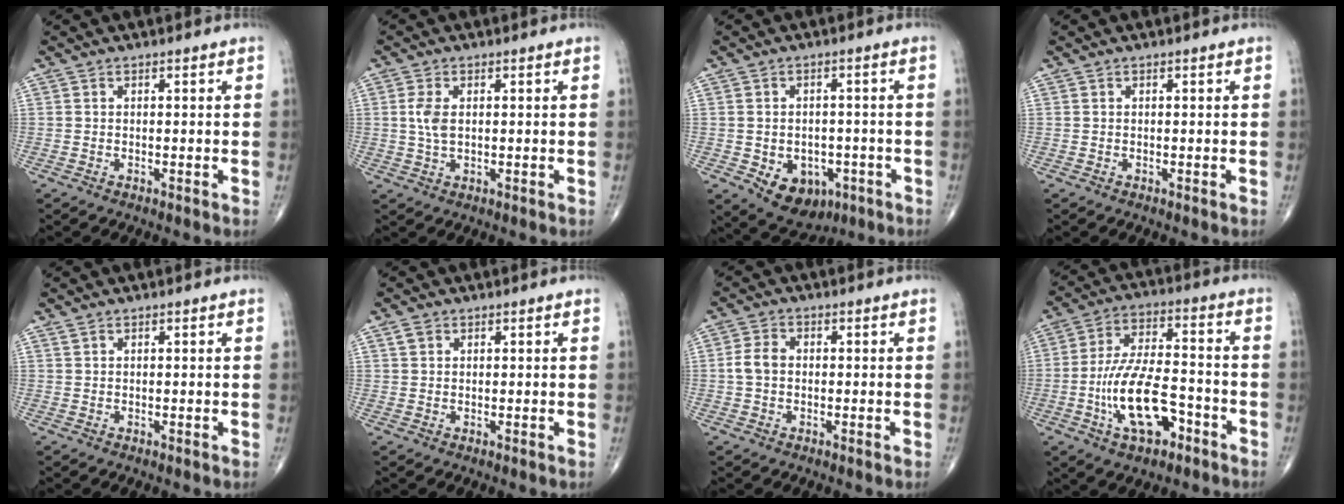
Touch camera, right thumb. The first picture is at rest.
{"total": 3.9, "force": [0.6, 2.1, 3.2], "torque": [-0.071, 0.000, 0.011]}
{"total": 9.9, "force": [-3.8, 7.2, 5.5], "torque": [-0.058, 0.017, -0.040]}
{"total": 0.0}
{"total": 0.7, "force": [0.5, 0.4, 0.2], "torque": [-0.005, 0.005, 0.010]}
{"total": 1.7, "force": [0.9, 1.3, 0.7], "torque": [-0.008, 0.003, 0.014]}
{"total": 3.8, "force": [-0.1, 2.8, 2.5], "torque": [-0.050, 0.010, -0.007]}
{"total": 14.9, "force": [-5.6, 6.8, 12.0], "torque": [-0.215, 0.036, -0.094]}